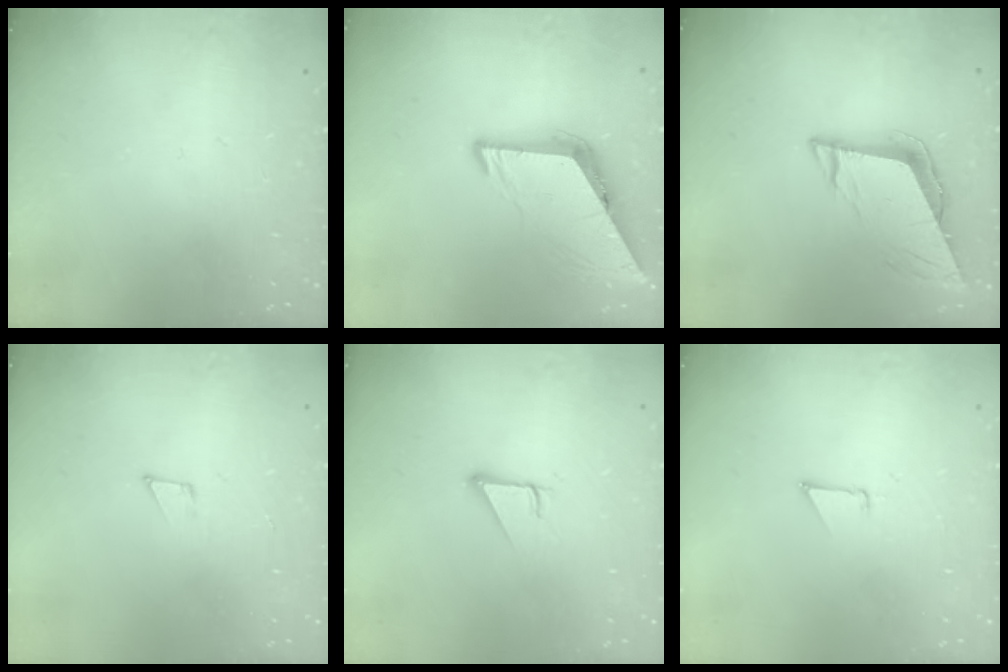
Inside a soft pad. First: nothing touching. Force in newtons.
{"total": 7.9, "press": 7.9, "slide": 0.4}
{"total": 8.9, "press": 8.4, "slide": 2.7}
{"total": 4.3, "press": 4.2, "slide": 0.3}
{"total": 3.0, "press": 3.0, "slide": 0.1}
{"total": 0.9, "press": 0.9, "slide": 0.1}